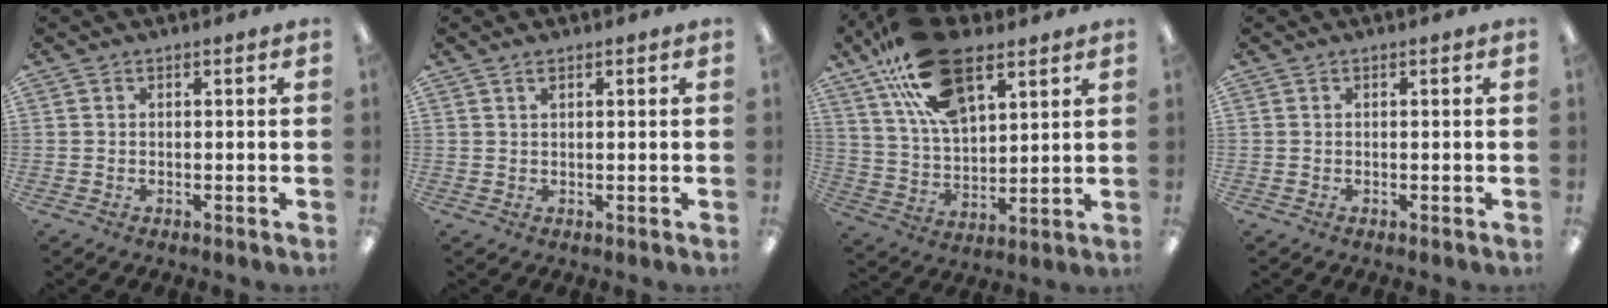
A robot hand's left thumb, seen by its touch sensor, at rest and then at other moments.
{"total": 1.1, "force": [0.6, 0.3, 0.8], "torque": [-0.019, 0.000, 0.011]}
{"total": 21.1, "force": [12.3, 10.7, 13.4], "torque": [-0.250, -0.044, 0.220]}
{"total": 0.0}